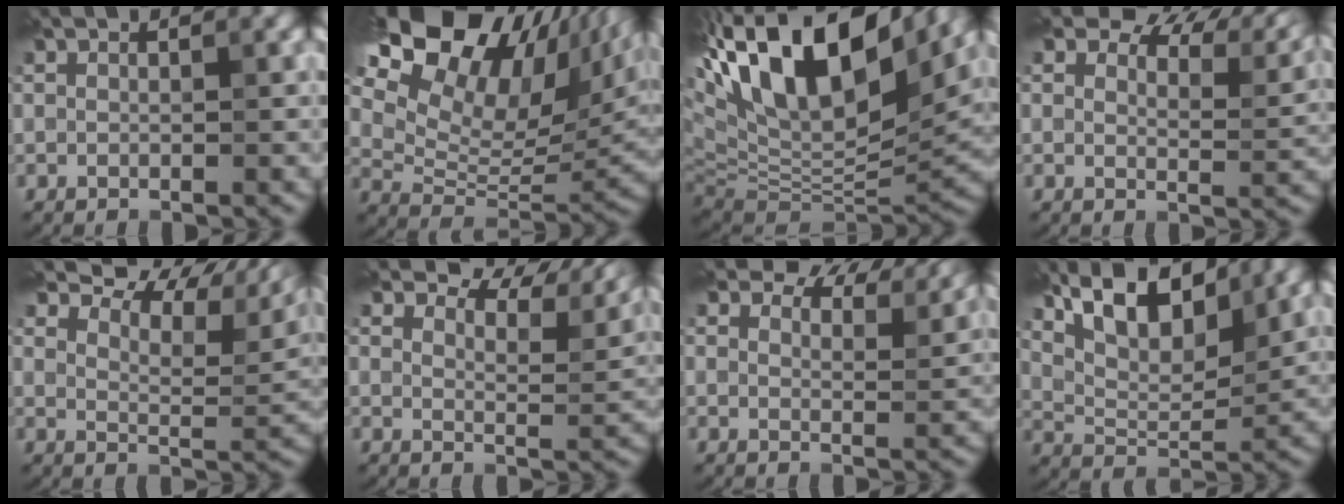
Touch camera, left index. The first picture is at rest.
{"total": 19.0, "force": [11.0, 10.0, 11.8], "torque": [-0.216, 0.058, 0.183]}
{"total": 19.2, "force": [8.4, 8.8, 15.0], "torque": [-0.281, 0.042, 0.148]}
{"total": 8.8, "force": [7.2, 3.0, 4.1], "torque": [-0.063, 0.015, 0.083]}
{"total": 11.1, "force": [8.9, 3.7, 5.6], "torque": [-0.092, 0.012, 0.136]}
{"total": 7.5, "force": [6.3, 2.2, 3.3], "torque": [-0.053, 0.009, 0.089]}
{"total": 8.6, "force": [7.3, 3.0, 3.5], "torque": [-0.047, 0.008, 0.081]}
{"total": 9.5, "force": [6.1, 4.0, 6.1], "torque": [-0.103, 0.019, 0.087]}